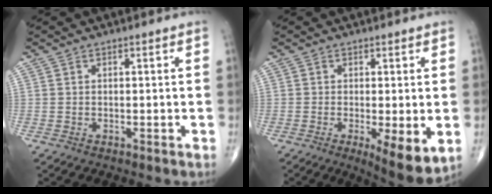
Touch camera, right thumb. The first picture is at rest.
{"total": 7.8, "force": [-1.8, 2.2, 7.3], "torque": [-0.108, -0.024, -0.025]}